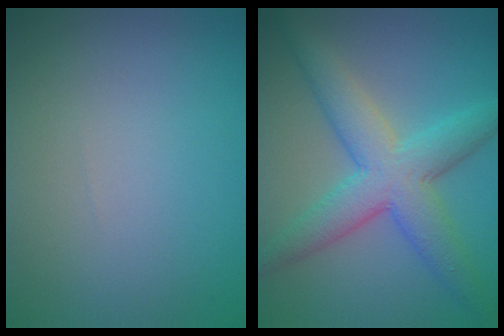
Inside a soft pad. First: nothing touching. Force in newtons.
{"total": 6.4, "press": 6.4, "slide": 0.1}